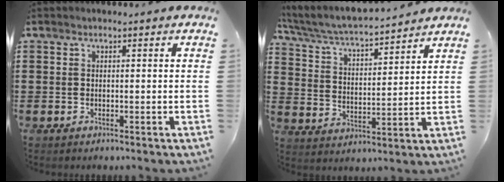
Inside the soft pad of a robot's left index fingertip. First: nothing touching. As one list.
[{"total": 5.1, "force": [4.6, 0.3, 2.0], "torque": [-0.060, -0.035, 0.073]}]